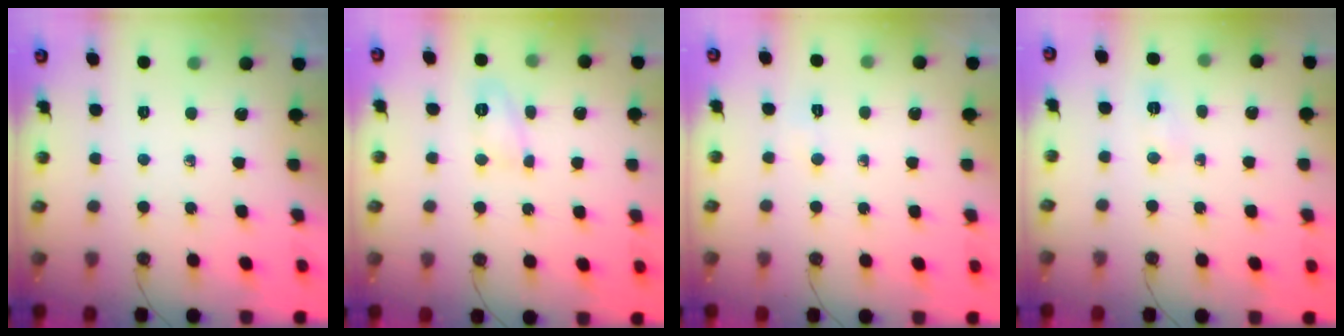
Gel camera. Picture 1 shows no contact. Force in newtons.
{"total": 7.1, "press": 7.1, "slide": 0.5}
{"total": 2.8, "press": 2.8, "slide": 0.4}
{"total": 3.4, "press": 1.8, "slide": 2.8}